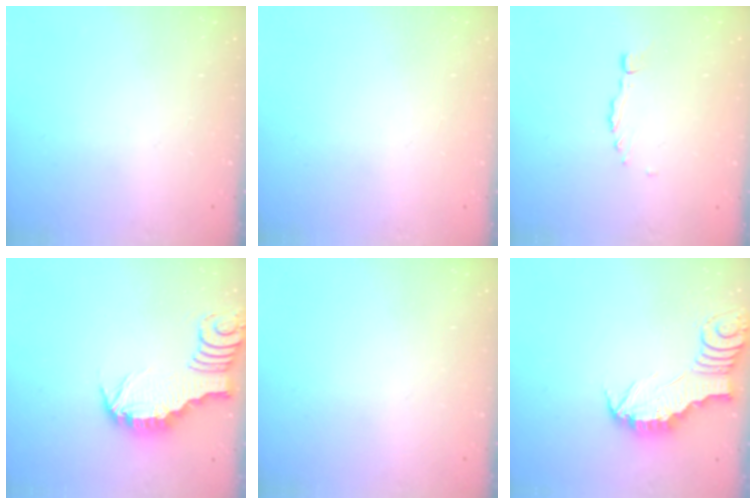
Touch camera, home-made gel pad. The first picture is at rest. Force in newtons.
{"total": 0.0}
{"total": 0.0}
{"total": 3.3, "press": 3.2, "slide": 0.4}
{"total": 0.0}
{"total": 2.6, "press": 2.6, "slide": 0.2}